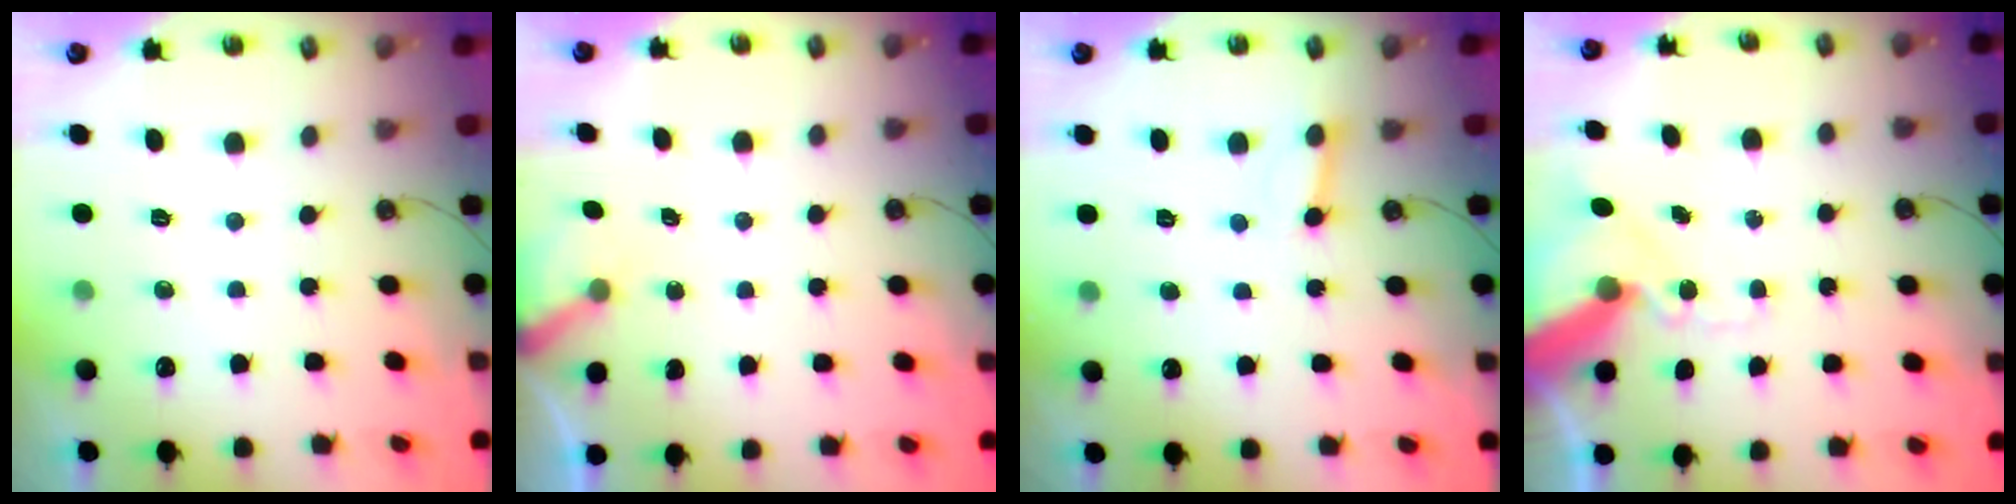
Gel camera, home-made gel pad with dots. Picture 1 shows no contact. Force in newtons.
{"total": 2.5, "press": 2.5, "slide": 0.3}
{"total": 2.7, "press": 2.7, "slide": 0.2}
{"total": 13.7, "press": 13.5, "slide": 1.9}